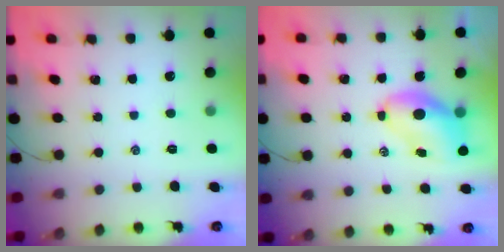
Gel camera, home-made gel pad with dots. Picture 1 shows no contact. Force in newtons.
{"total": 7.2, "press": 7.0, "slide": 1.5}